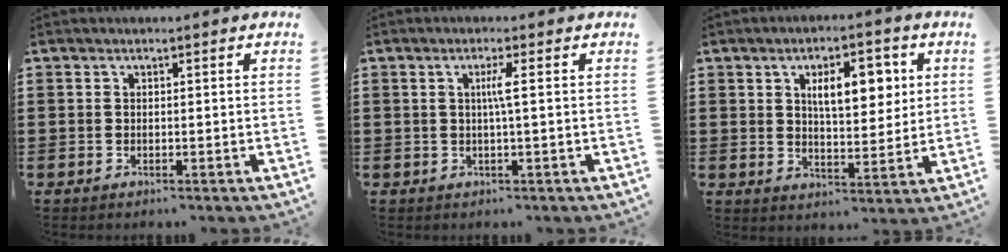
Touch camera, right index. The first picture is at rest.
{"total": 2.5, "force": [0.2, -0.4, 2.4], "torque": [-0.047, -0.004, -0.001]}
{"total": 7.9, "force": [2.8, 3.5, 6.5], "torque": [-0.096, -0.005, 0.038]}